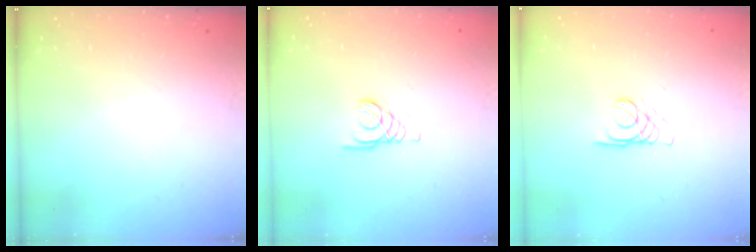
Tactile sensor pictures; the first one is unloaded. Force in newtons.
{"total": 1.5, "press": 1.5, "slide": 0.1}
{"total": 1.7, "press": 1.7, "slide": 0.2}